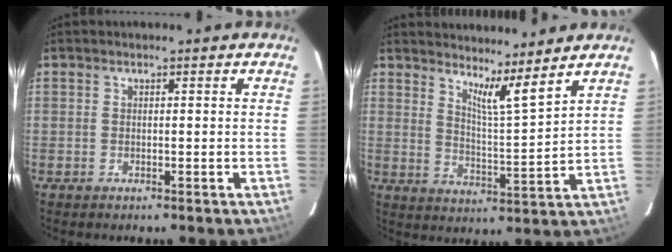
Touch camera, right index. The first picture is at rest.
{"total": 7.5, "force": [6.5, -0.8, 3.8], "torque": [-0.057, -0.026, 0.101]}